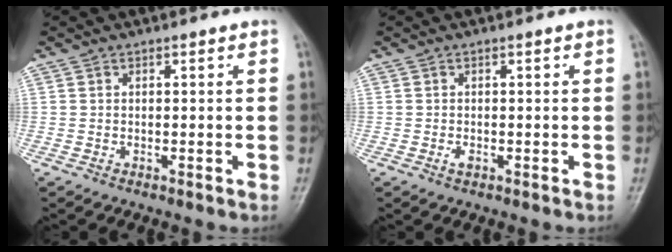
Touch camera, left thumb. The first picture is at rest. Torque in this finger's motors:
{"motor_torque": [-0.02, 0.15, 0.21, 0.05, 0.00]}